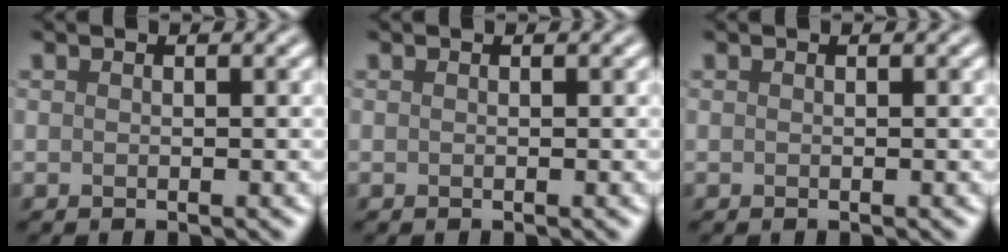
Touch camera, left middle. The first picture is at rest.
{"total": 0.0}
{"total": 0.0}